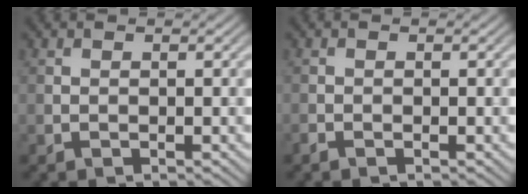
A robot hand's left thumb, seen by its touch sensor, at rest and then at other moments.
{"total": 0.5, "force": [-0.5, 0.1, 0.2], "torque": [-0.002, -0.001, -0.010]}